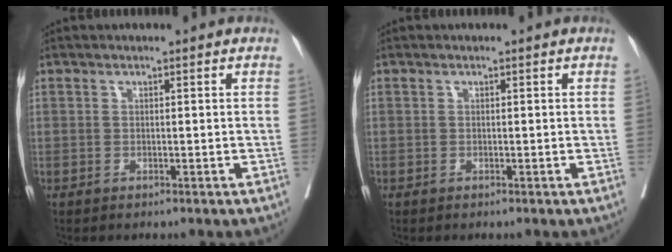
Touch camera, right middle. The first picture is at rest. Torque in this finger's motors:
{"motor_torque": [0.38, -0.71, -0.10, -0.21]}